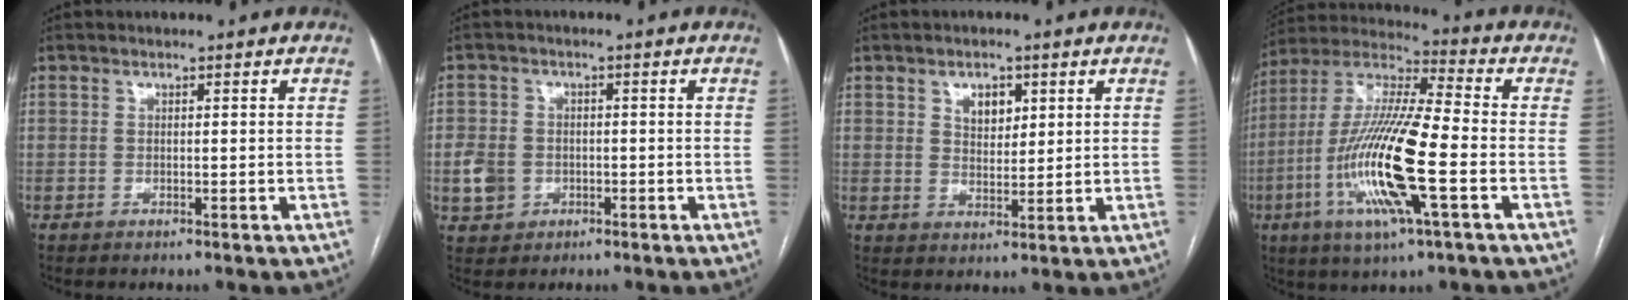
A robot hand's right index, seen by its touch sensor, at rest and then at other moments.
{"total": 8.3, "force": [-2.3, 7.4, 3.1], "torque": [-0.098, 0.013, -0.023]}
{"total": 4.1, "force": [1.8, 2.4, 2.8], "torque": [-0.045, 0.003, 0.033]}
{"total": 18.8, "force": [-5.3, 2.1, 17.9], "torque": [-0.375, -0.013, -0.098]}